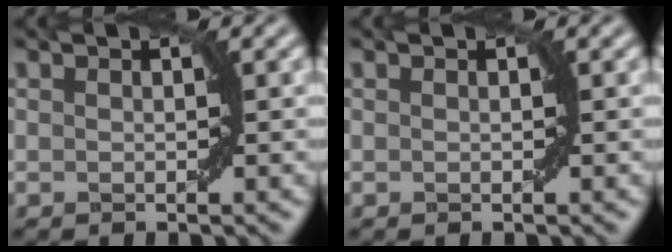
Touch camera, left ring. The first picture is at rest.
{"total": 0.0}